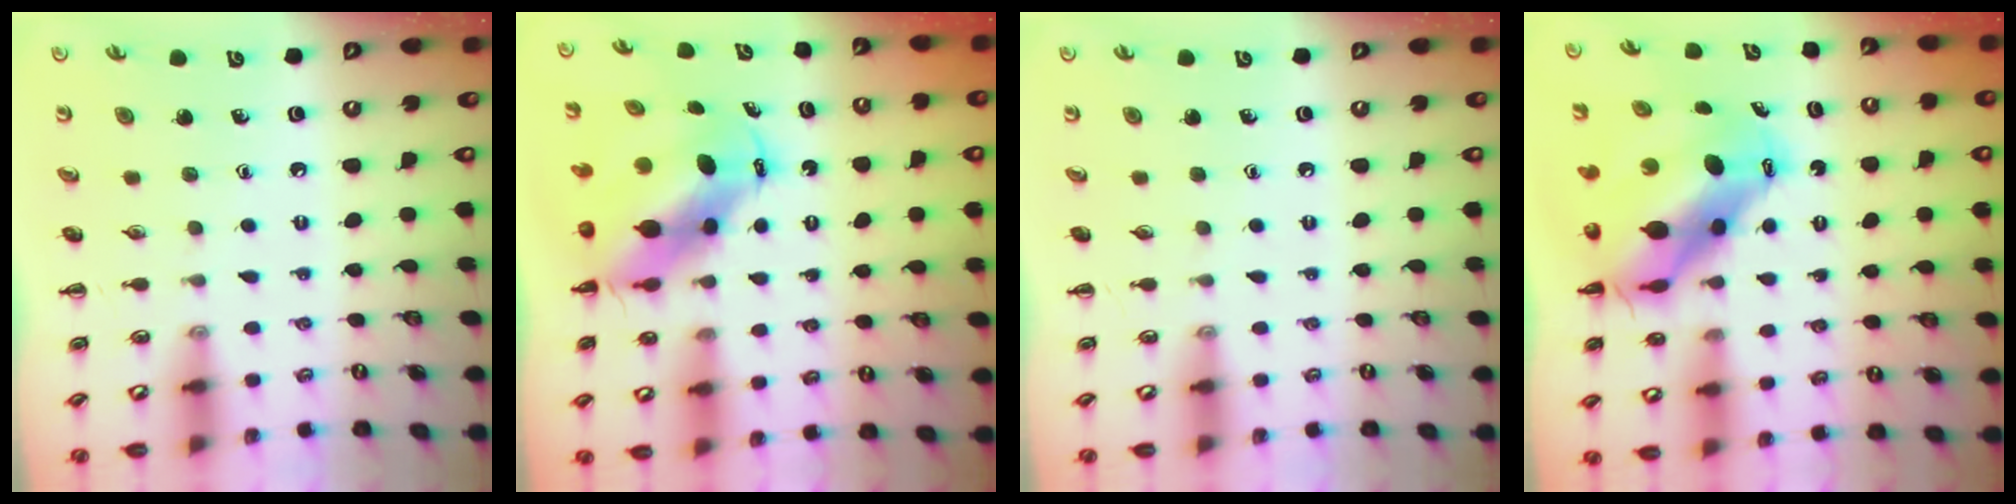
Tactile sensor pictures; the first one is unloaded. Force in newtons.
{"total": 8.9, "press": 8.6, "slide": 2.3}
{"total": 0.0}
{"total": 12.2, "press": 11.8, "slide": 3.2}